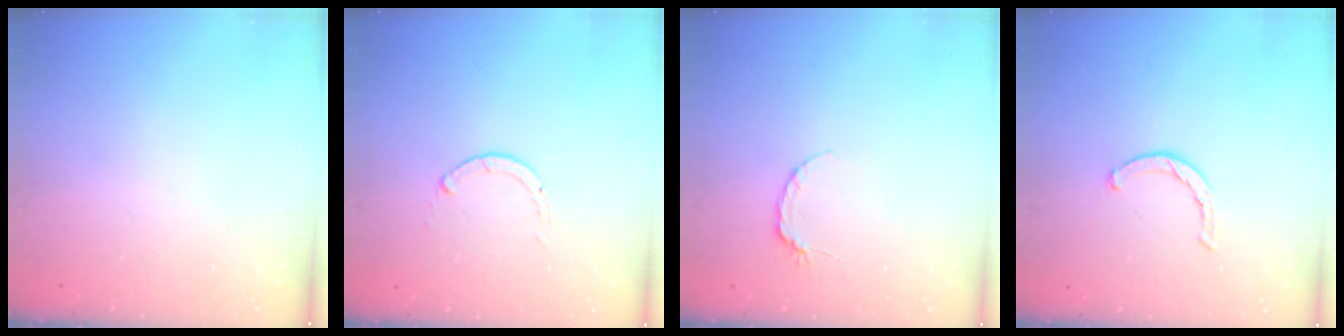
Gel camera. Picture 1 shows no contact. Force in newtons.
{"total": 0.0}
{"total": 4.0, "press": 4.0, "slide": 0.5}
{"total": 1.8, "press": 1.8, "slide": 0.3}